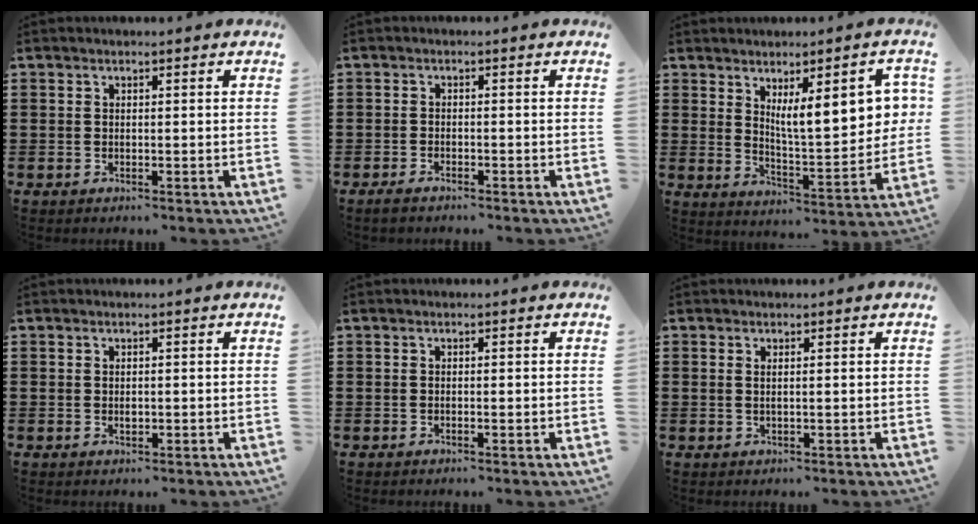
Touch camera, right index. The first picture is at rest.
{"total": 1.2, "force": [-1.2, 0.2, 0.3], "torque": [-0.009, -0.001, -0.022]}
{"total": 10.4, "force": [4.0, 3.2, 9.0], "torque": [-0.143, -0.006, 0.065]}
{"total": 0.8, "force": [0.1, 0.3, 0.8], "torque": [-0.016, 0.001, 0.001]}
{"total": 0.0}
{"total": 0.8, "force": [0.4, -0.1, 0.7], "torque": [-0.014, -0.001, 0.006]}